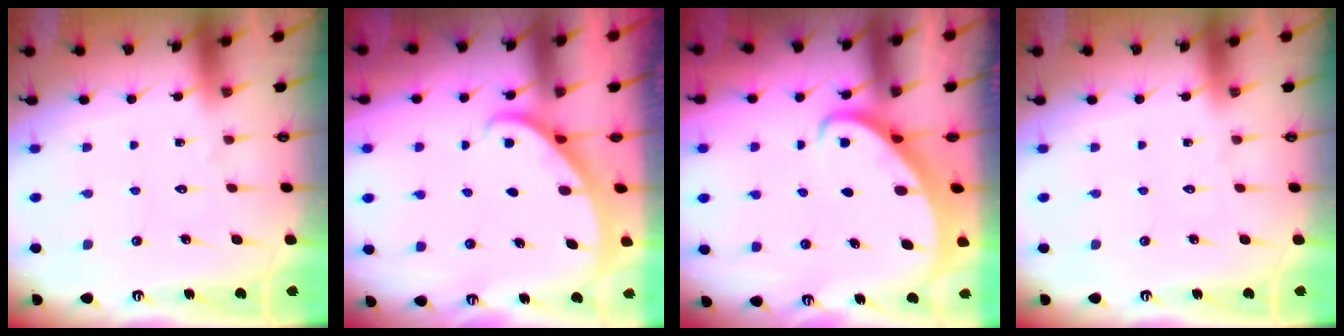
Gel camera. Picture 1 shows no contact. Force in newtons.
{"total": 2.1, "press": 2.1, "slide": 0.2}
{"total": 3.0, "press": 3.0, "slide": 0.3}
{"total": 0.0}